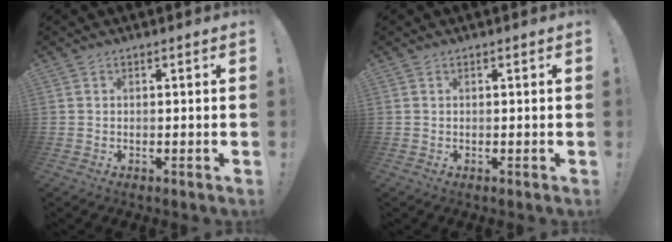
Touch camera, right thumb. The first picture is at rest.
{"total": 0.0}